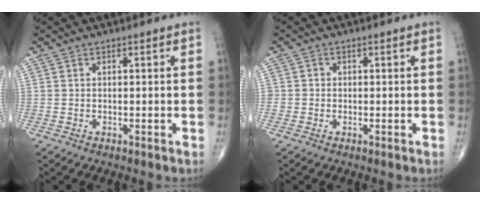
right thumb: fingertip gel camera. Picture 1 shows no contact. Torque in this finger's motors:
{"motor_torque": [0.08, 0.03, 0.06, 0.12, -0.01]}